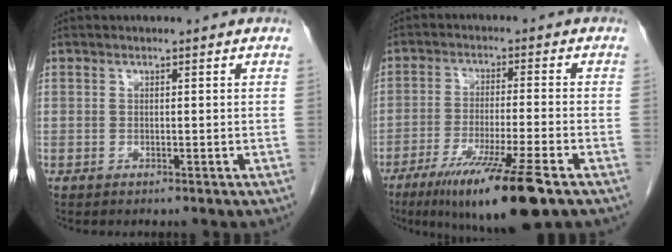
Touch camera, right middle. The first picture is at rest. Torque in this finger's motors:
{"motor_torque": [1.38, -0.76, 0.41, 0.20]}